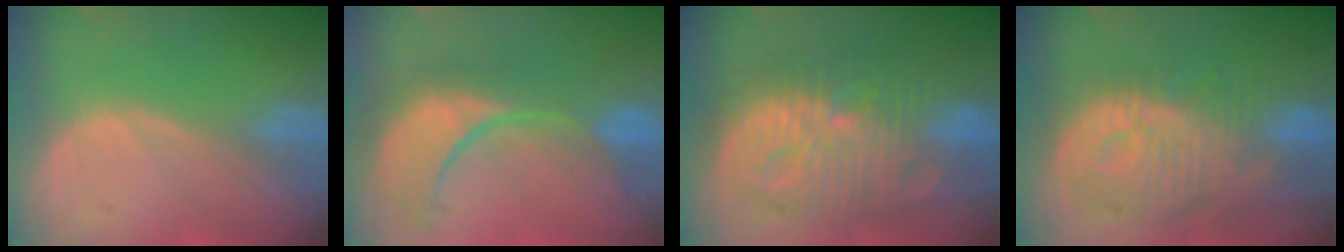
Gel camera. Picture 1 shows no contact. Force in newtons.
{"total": 10.7, "press": 10.1, "slide": 3.7}
{"total": 13.8, "press": 13.7, "slide": 1.3}
{"total": 12.3, "press": 11.1, "slide": 5.2}